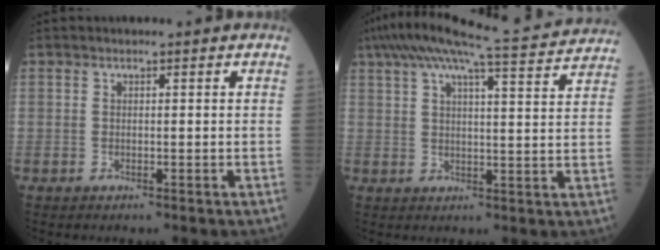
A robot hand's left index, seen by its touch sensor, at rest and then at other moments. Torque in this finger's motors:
{"motor_torque": [1.07, -1.07, 0.35, 0.11]}